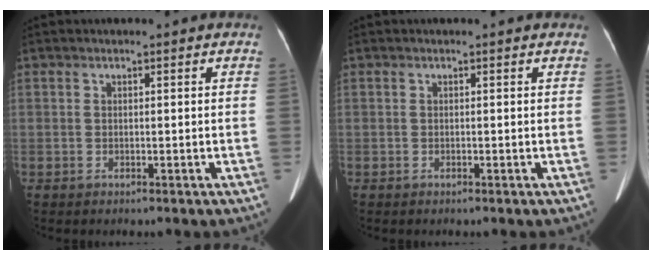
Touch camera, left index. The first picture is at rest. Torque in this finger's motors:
{"motor_torque": [-0.17, -0.08, -0.02, -0.01]}